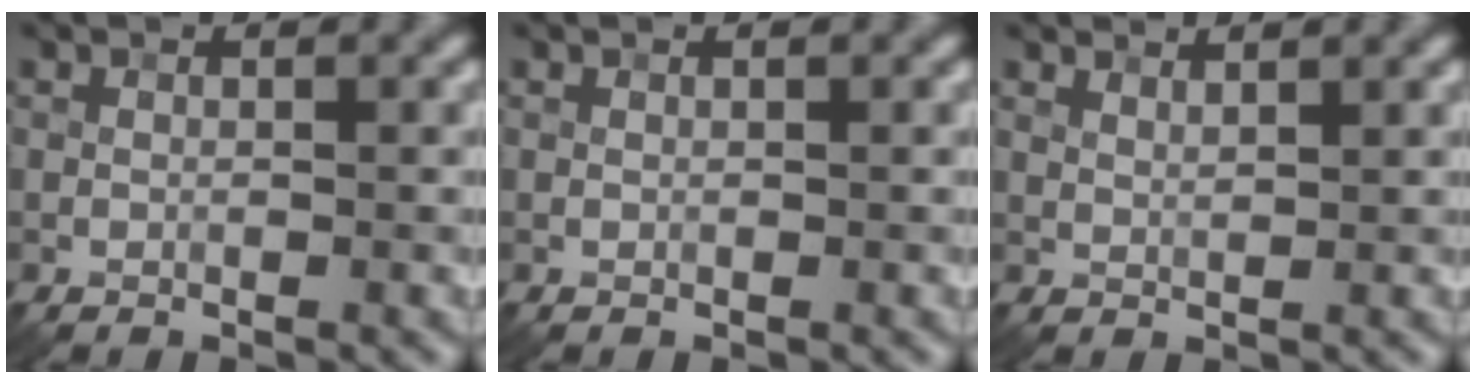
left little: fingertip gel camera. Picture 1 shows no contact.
{"total": 0.0}
{"total": 2.1, "force": [1.8, 0.5, 1.0], "torque": [-0.016, 0.002, 0.022]}